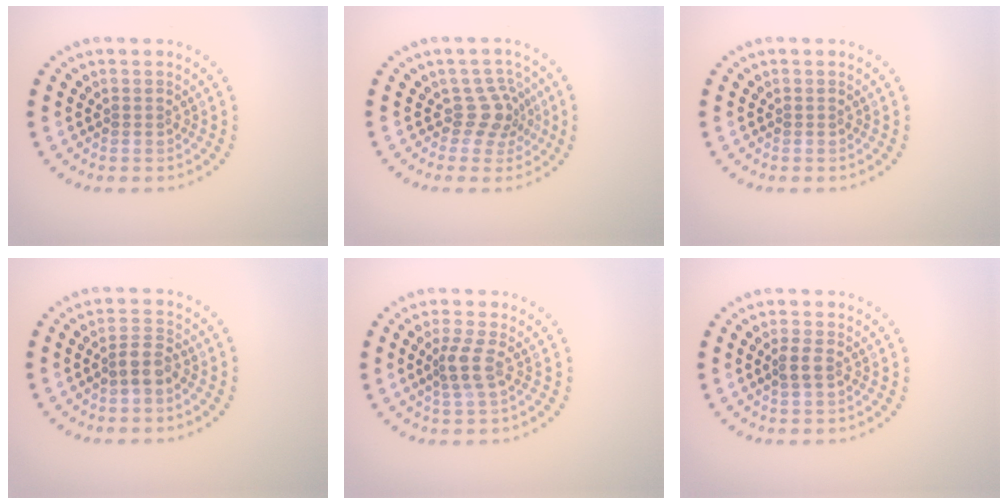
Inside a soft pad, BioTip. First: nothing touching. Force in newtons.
{"total": 2.6, "press": 1.9, "slide": 1.8}
{"total": 0.0}
{"total": 2.2, "press": 2.0, "slide": 1.1}
{"total": 2.3, "press": 1.9, "slide": 1.4}
{"total": 1.4, "press": 1.4, "slide": 0.3}